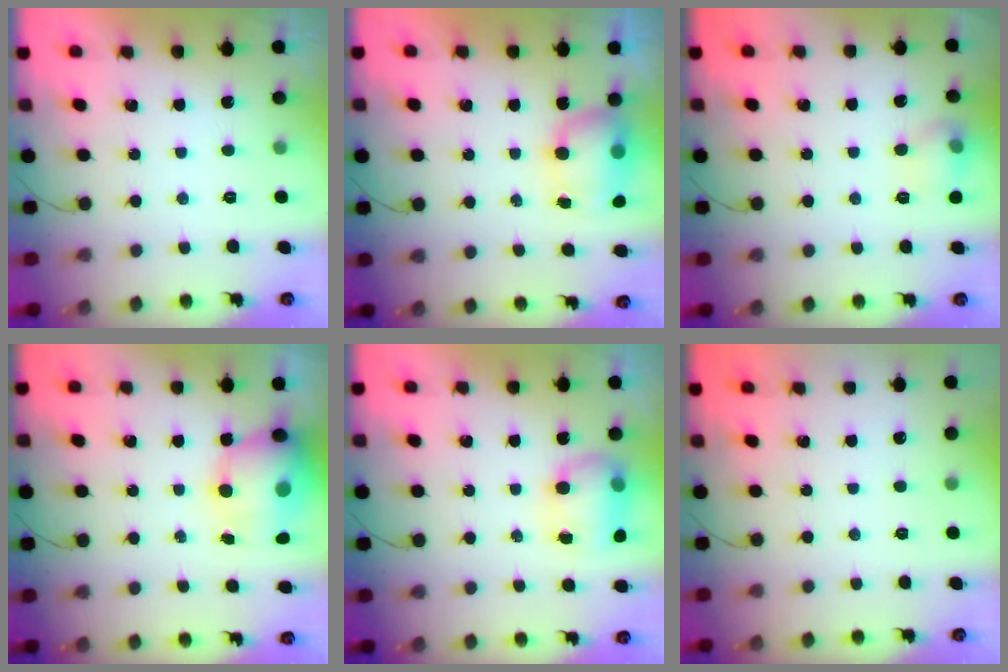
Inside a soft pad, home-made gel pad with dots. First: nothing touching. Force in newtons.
{"total": 11.3, "press": 8.5, "slide": 7.5}
{"total": 7.6, "press": 7.6, "slide": 1.0}
{"total": 11.1, "press": 10.8, "slide": 2.6}
{"total": 11.9, "press": 9.5, "slide": 7.1}
{"total": 0.0}